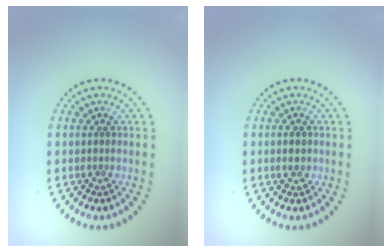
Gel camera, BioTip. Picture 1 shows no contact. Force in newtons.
{"total": 1.5, "press": 1.5, "slide": 0.1}